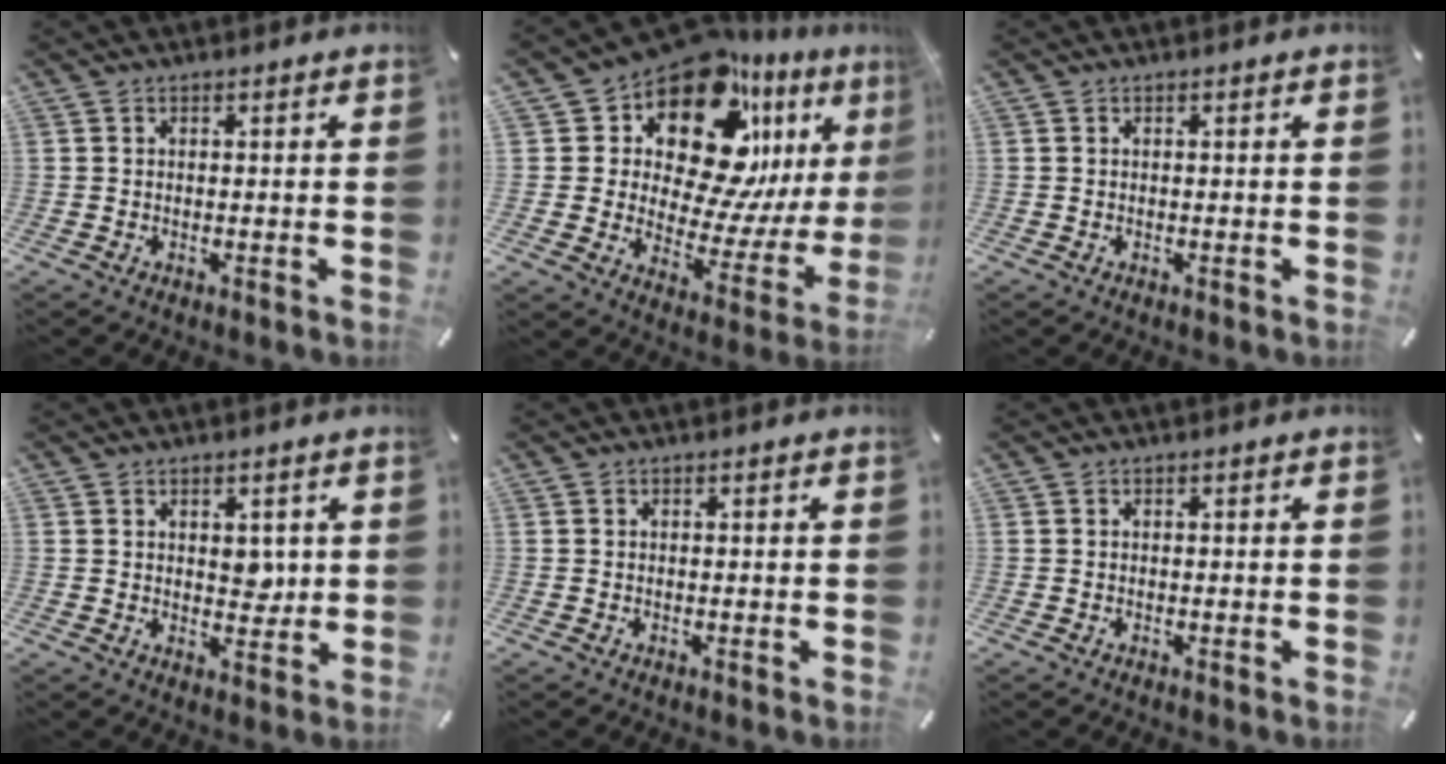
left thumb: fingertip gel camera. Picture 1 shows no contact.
{"total": 19.6, "force": [12.5, 10.7, 10.6], "torque": [-0.168, -0.113, 0.209]}
{"total": 0.0}
{"total": 4.1, "force": [1.2, 3.0, 2.6], "torque": [-0.021, -0.009, 0.017]}
{"total": 0.0}
{"total": 0.0}